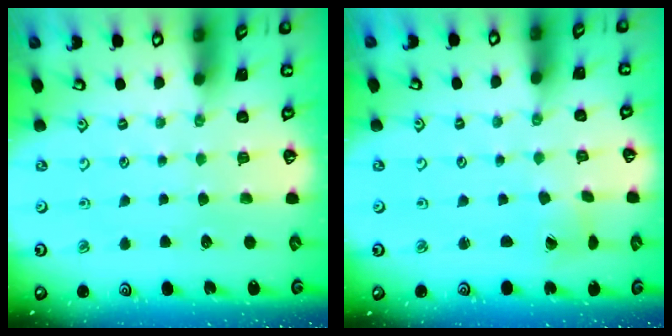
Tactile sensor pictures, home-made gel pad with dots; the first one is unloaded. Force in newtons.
{"total": 1.6, "press": 1.6, "slide": 0.2}